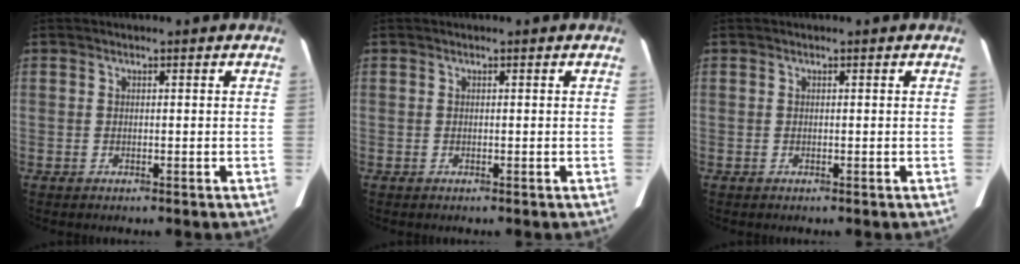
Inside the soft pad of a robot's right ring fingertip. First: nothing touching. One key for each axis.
{"total": 0.0}
{"total": 0.0}